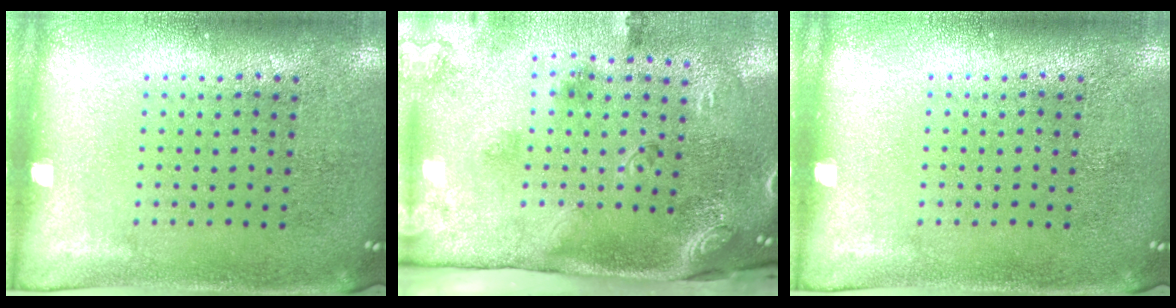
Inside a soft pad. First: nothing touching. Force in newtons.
{"total": 3.2, "press": 2.0, "slide": 2.5}
{"total": 0.0}